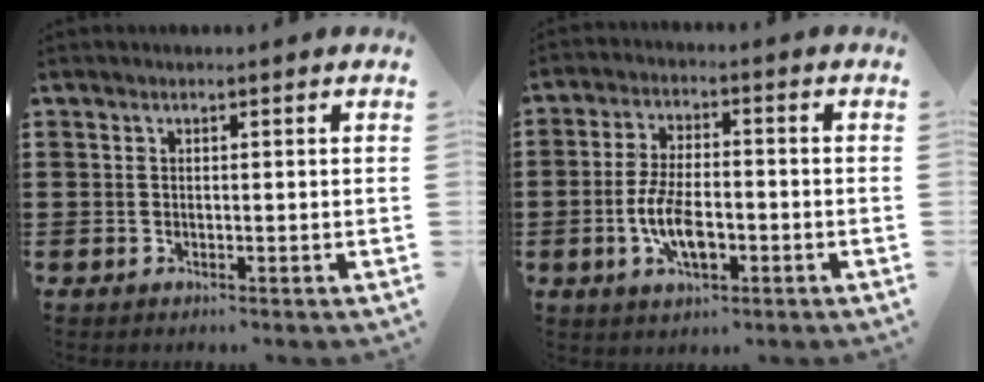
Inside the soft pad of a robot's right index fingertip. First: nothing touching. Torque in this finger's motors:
{"motor_torque": [1.99, 0.15, 0.96, 0.21]}